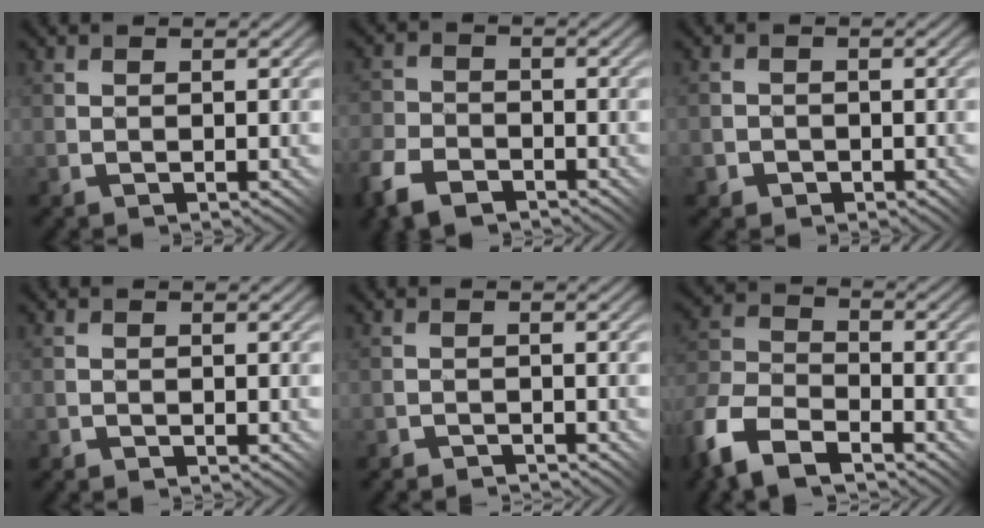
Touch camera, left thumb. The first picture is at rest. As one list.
[{"total": 6.8, "force": [-4.8, 3.7, 3.1], "torque": [-0.080, -0.010, -0.101]}, {"total": 2.3, "force": [-1.4, 1.8, -0.1], "torque": [0.012, 0.006, -0.036]}, {"total": 0.9, "force": [-0.8, -0.1, -0.5], "torque": [0.015, 0.004, -0.016]}, {"total": 1.8, "force": [-1.5, -0.5, -0.7], "torque": [0.021, 0.010, -0.035]}, {"total": 10.9, "force": [-7.7, 5.2, 5.7], "torque": [-0.130, -0.015, -0.161]}]